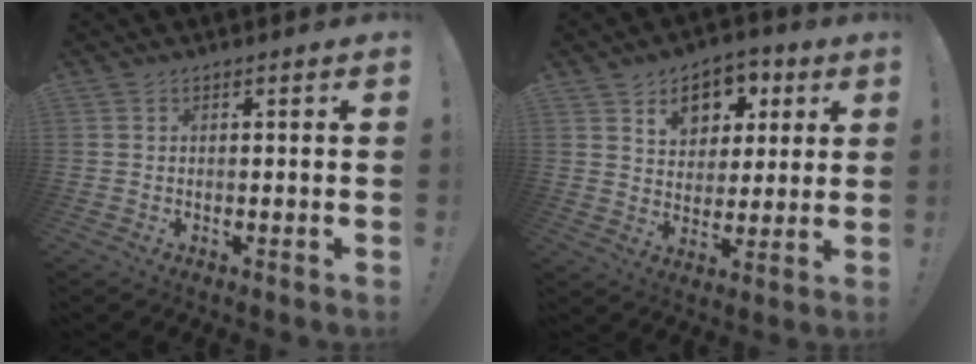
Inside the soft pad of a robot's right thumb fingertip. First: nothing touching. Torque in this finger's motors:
{"motor_torque": [1.18, 1.92, 0.21, 0.00, 0.00]}